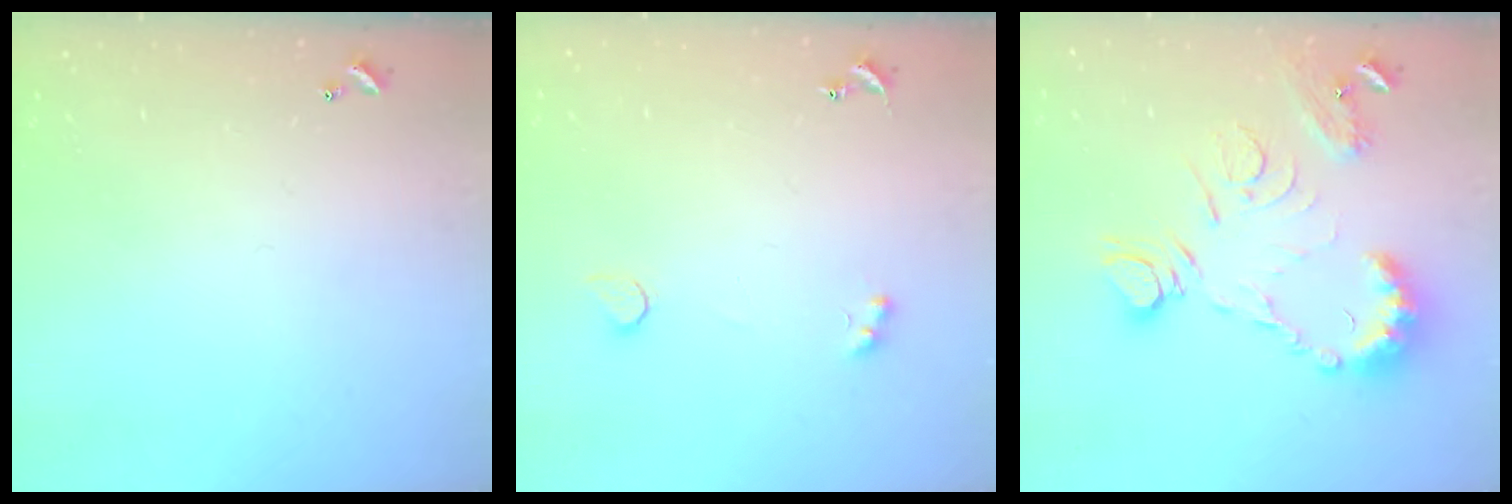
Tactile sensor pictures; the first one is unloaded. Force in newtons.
{"total": 2.1, "press": 1.8, "slide": 1.0}
{"total": 16.0, "press": 15.9, "slide": 1.2}